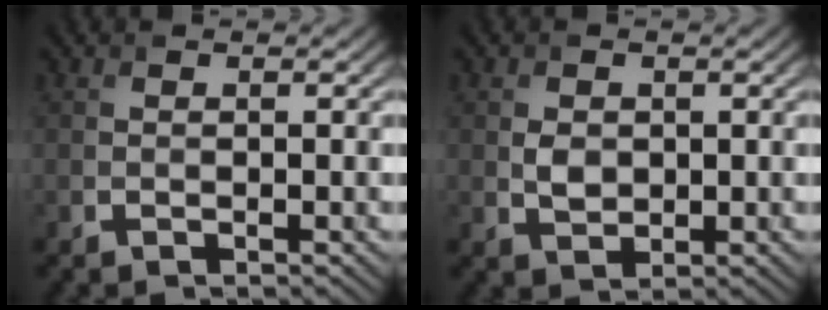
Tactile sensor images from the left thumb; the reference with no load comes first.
{"total": 1.9, "force": [-0.3, 1.5, 1.1], "torque": [-0.022, -0.007, -0.006]}